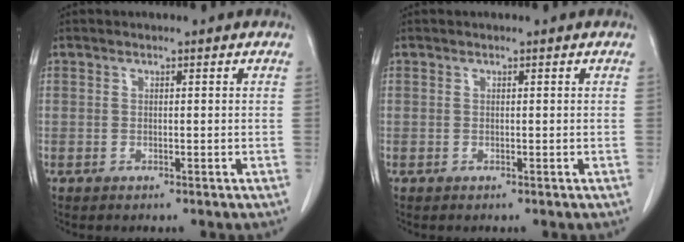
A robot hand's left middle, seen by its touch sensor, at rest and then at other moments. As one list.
[{"total": 0.0}]